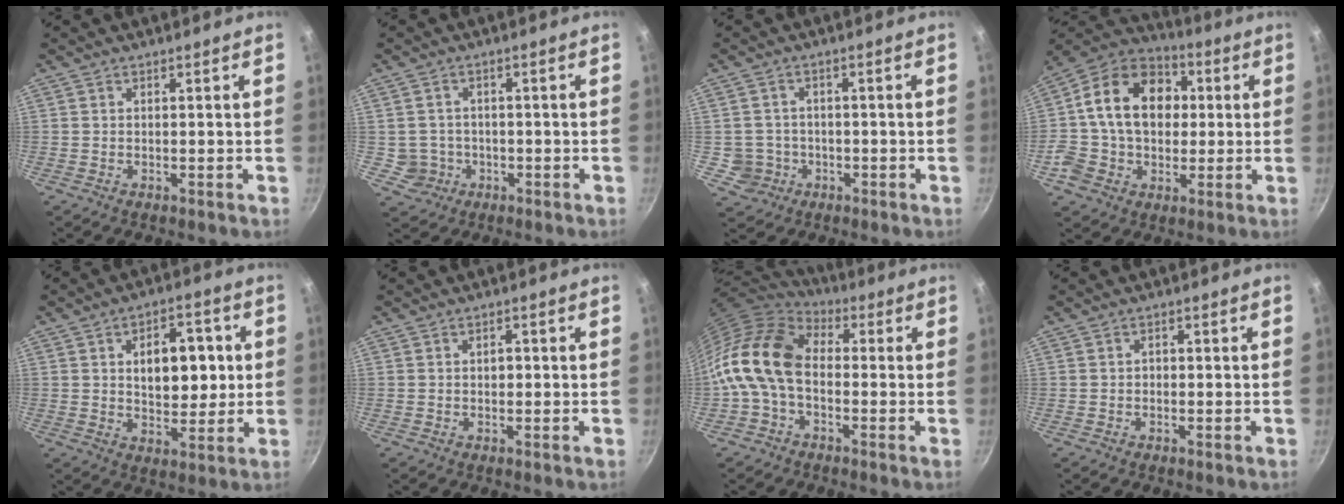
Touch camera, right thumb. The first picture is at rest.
{"total": 4.3, "force": [-0.8, 4.2, 0.4], "torque": [0.010, 0.015, -0.001]}
{"total": 4.8, "force": [-1.1, 4.6, 0.4], "torque": [0.016, 0.016, -0.008]}
{"total": 19.3, "force": [2.0, 15.0, 12.0], "torque": [-0.182, 0.032, 0.023]}
{"total": 12.2, "force": [1.9, 7.3, 9.5], "torque": [-0.090, -0.002, 0.029]}
{"total": 1.9, "force": [0.1, 1.3, 1.4], "torque": [-0.014, 0.004, 0.000]}
{"total": 15.7, "force": [-1.5, 10.6, 11.5], "torque": [-0.210, 0.037, -0.050]}
{"total": 1.1, "force": [-0.1, 0.9, 0.6], "torque": [-0.008, 0.005, -0.003]}